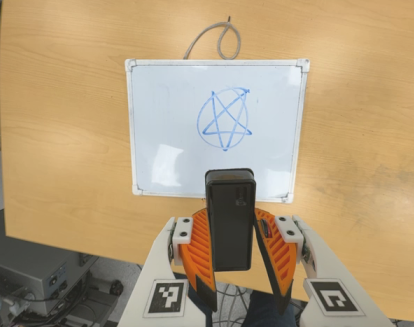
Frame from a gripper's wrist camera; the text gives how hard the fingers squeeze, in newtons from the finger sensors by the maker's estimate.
{"total": 4.9, "left": 4.8, "right": 5.0}